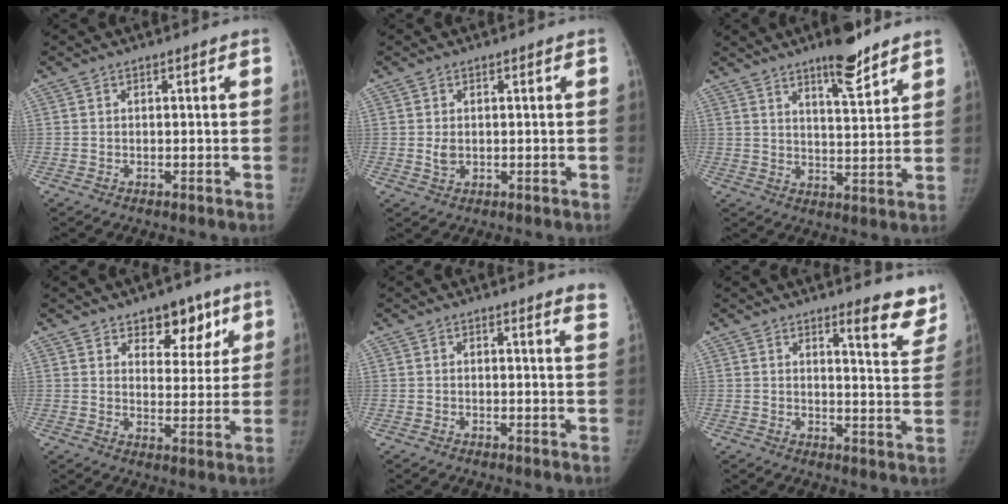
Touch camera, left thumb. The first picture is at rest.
{"total": 1.9, "force": [0.2, 1.3, 1.3], "torque": [-0.015, -0.004, 0.009]}
{"total": 9.1, "force": [6.6, 2.1, 5.8], "torque": [-0.070, -0.045, 0.105]}
{"total": 9.5, "force": [5.8, 5.5, 5.1], "torque": [-0.024, -0.028, 0.085]}
{"total": 3.7, "force": [3.4, 0.3, 1.4], "torque": [-0.014, -0.020, 0.019]}
{"total": 8.9, "force": [7.2, 2.2, 4.8], "torque": [-0.024, -0.049, 0.077]}